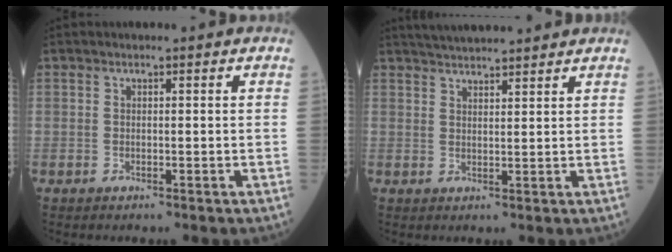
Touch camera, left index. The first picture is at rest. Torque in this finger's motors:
{"motor_torque": [0.14, -0.16, 0.09, 0.02]}